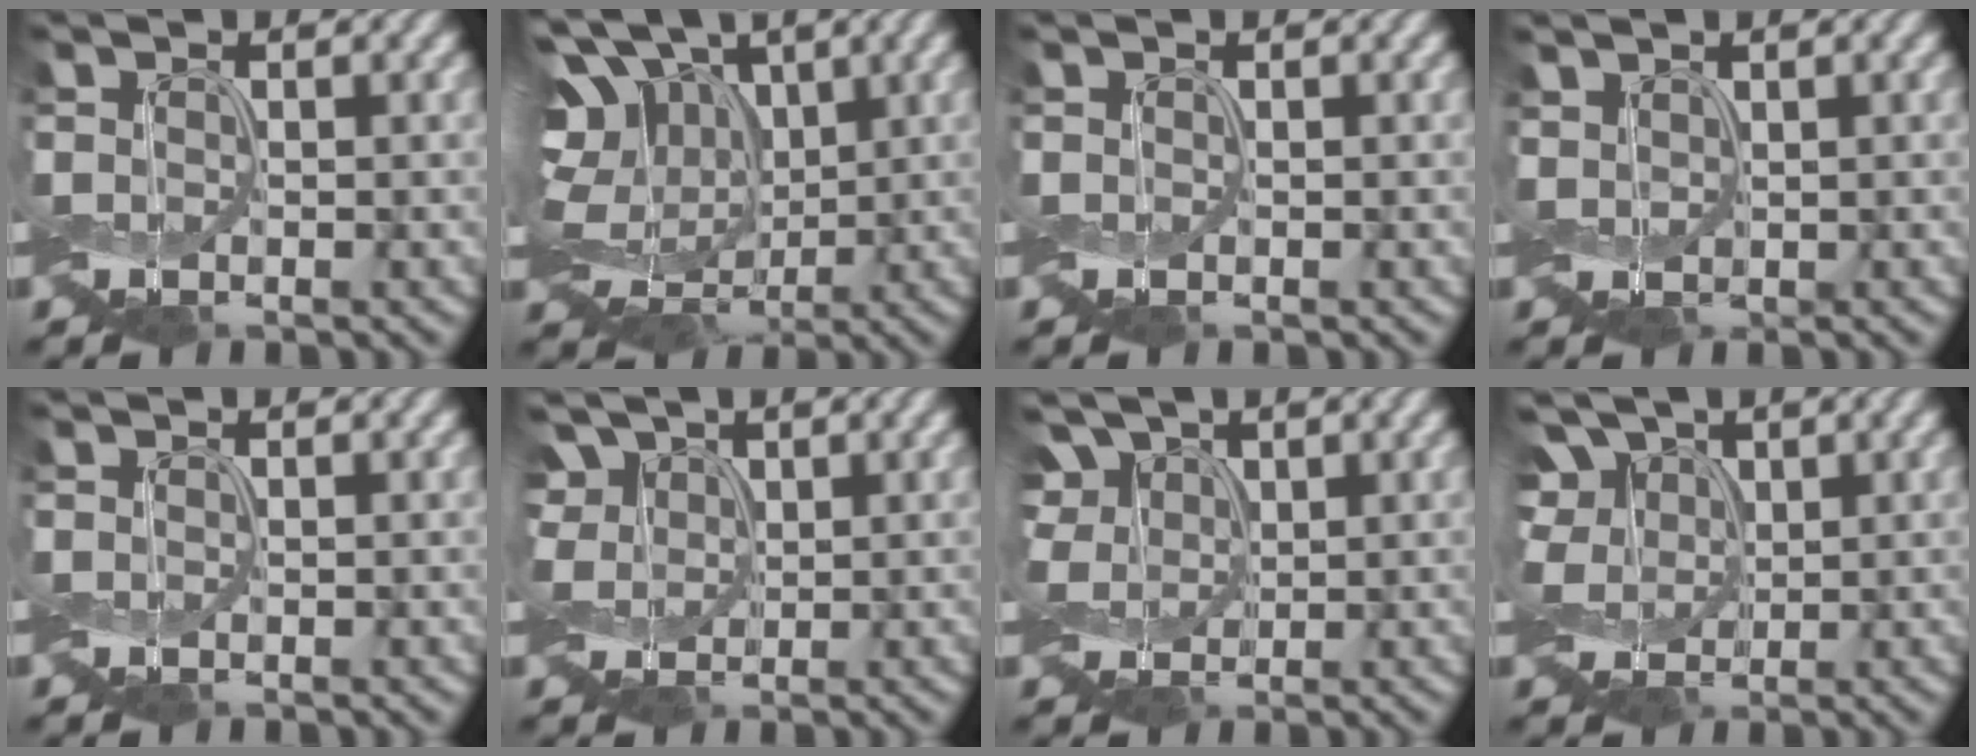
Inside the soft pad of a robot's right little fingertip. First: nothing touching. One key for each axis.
{"total": 13.9, "fx": 3.3, "fy": 10.2, "fz": 8.9, "tx": -0.209, "ty": 0.018, "tz": 0.046}
{"total": 0.0}
{"total": 1.1, "fx": 0.7, "fy": 0.6, "fz": 0.4, "tx": -0.014, "ty": 0.005, "tz": 0.013}
{"total": 0.0}
{"total": 2.8, "fx": 0.8, "fy": 2.3, "fz": 1.4, "tx": -0.040, "ty": 0.006, "tz": 0.009}
{"total": 3.8, "fx": 1.3, "fy": 2.9, "fz": 2.1, "tx": -0.063, "ty": 0.011, "tz": 0.017}
{"total": 5.8, "fx": 1.7, "fy": 4.4, "fz": 3.4, "tx": -0.091, "ty": 0.018, "tz": 0.022}